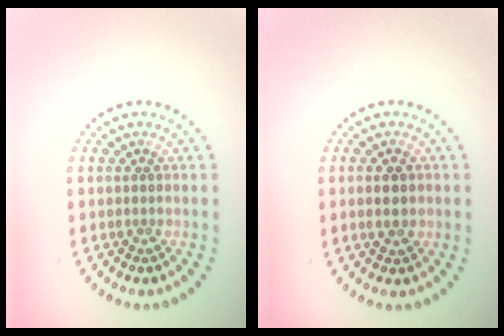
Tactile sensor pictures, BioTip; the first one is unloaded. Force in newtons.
{"total": 2.4, "press": 2.4, "slide": 0.2}